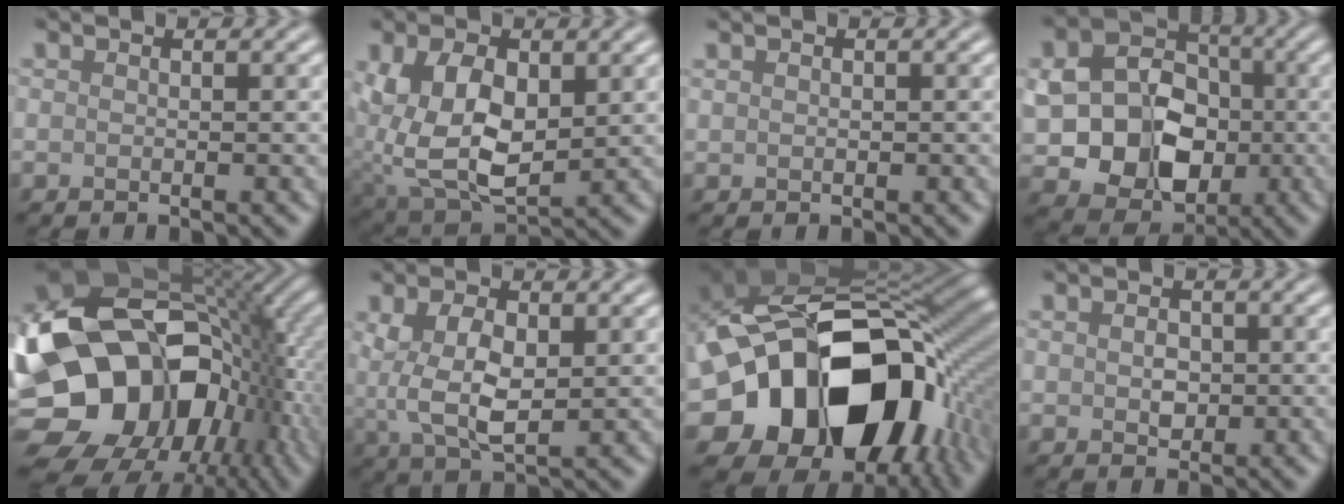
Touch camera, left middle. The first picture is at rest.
{"total": 8.9, "force": [0.6, 5.8, 6.7], "torque": [-0.162, -0.013, 0.025]}
{"total": 0.0}
{"total": 12.5, "force": [-1.5, 9.9, 7.4], "torque": [-0.114, -0.024, -0.025]}
{"total": 19.3, "force": [-3.5, 14.2, 12.6], "torque": [-0.258, -0.011, -0.054]}
{"total": 5.0, "force": [0.5, 2.7, 4.2], "torque": [-0.092, -0.001, 0.015]}
{"total": 19.0, "force": [-5.2, 13.6, 12.2], "torque": [-0.234, -0.037, -0.062]}
{"total": 1.5, "force": [0.0, 1.1, 1.0], "torque": [-0.018, 0.001, 0.001]}